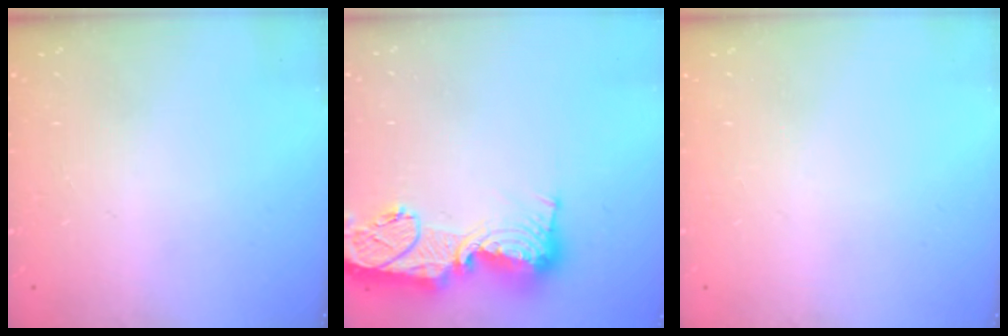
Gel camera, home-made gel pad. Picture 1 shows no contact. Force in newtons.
{"total": 18.5, "press": 18.4, "slide": 1.7}
{"total": 0.0}